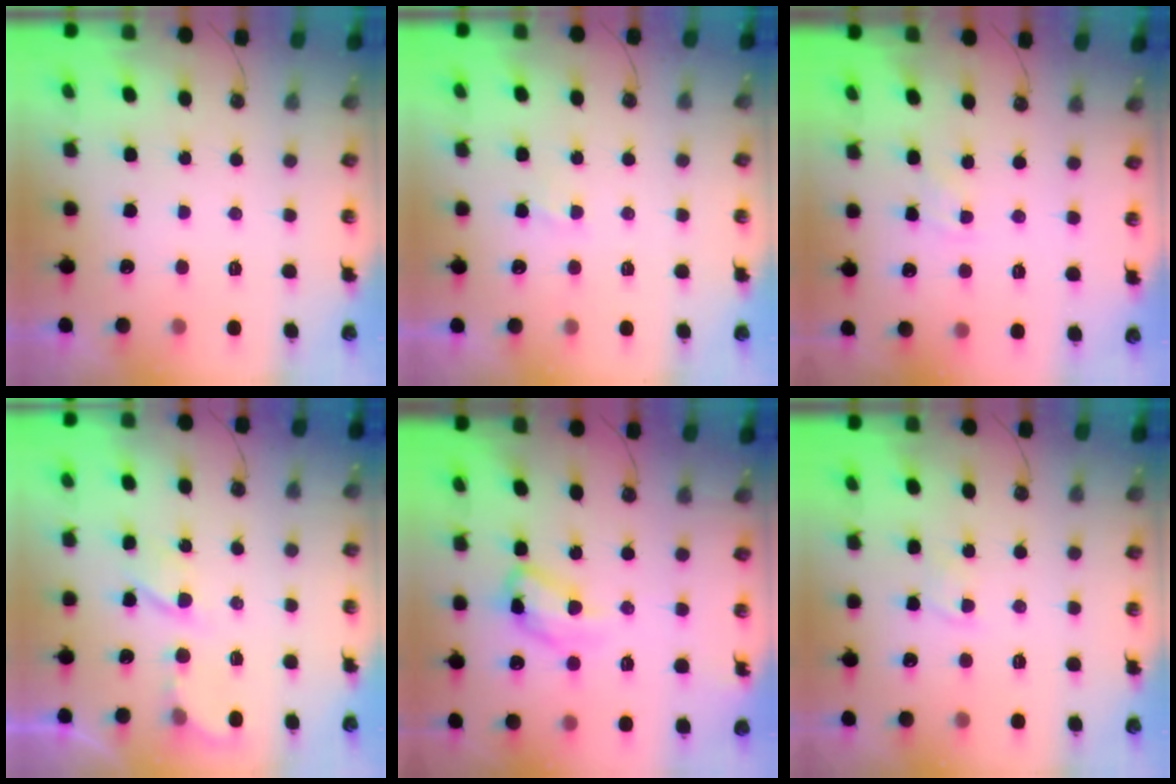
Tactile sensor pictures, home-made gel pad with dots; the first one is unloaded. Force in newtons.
{"total": 1.6, "press": 1.6, "slide": 0.2}
{"total": 3.1, "press": 3.0, "slide": 0.5}
{"total": 4.9, "press": 4.8, "slide": 0.4}
{"total": 12.0, "press": 12.0, "slide": 0.9}
{"total": 2.8, "press": 2.8, "slide": 0.4}